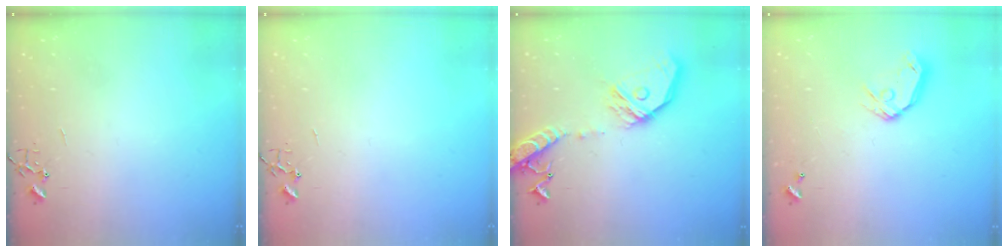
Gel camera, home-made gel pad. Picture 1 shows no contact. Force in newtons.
{"total": 0.0}
{"total": 18.2, "press": 17.9, "slide": 3.1}
{"total": 10.4, "press": 10.2, "slide": 1.6}